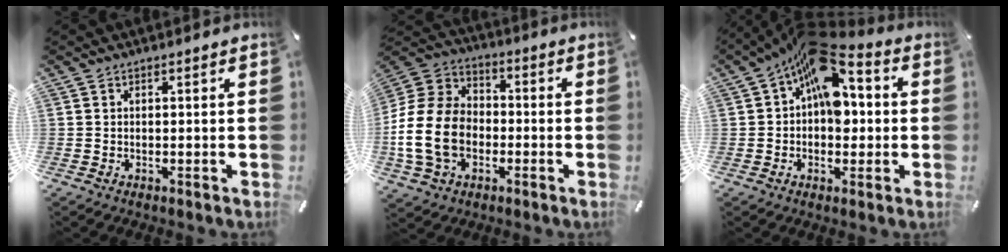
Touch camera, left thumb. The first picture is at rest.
{"total": 16.9, "force": [-4.0, 12.9, 10.2], "torque": [-0.227, 0.033, -0.076]}
{"total": 14.0, "force": [4.0, 8.9, 10.0], "torque": [-0.146, -0.035, 0.071]}